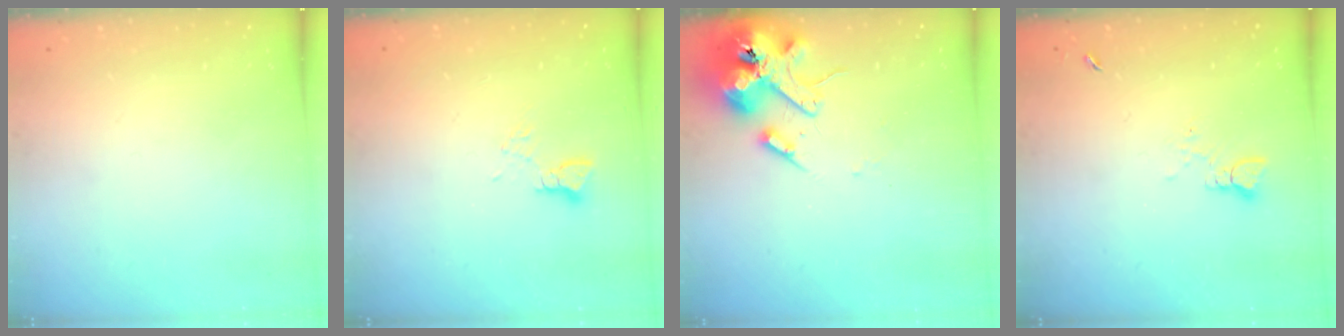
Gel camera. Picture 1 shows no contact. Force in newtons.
{"total": 2.5, "press": 2.5, "slide": 0.3}
{"total": 14.5, "press": 14.4, "slide": 2.2}
{"total": 1.3, "press": 1.3, "slide": 0.2}